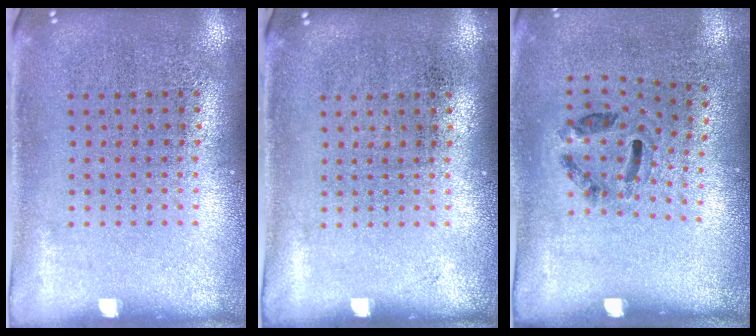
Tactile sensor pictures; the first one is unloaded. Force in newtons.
{"total": 0.0}
{"total": 1.3, "press": 0.7, "slide": 1.0}